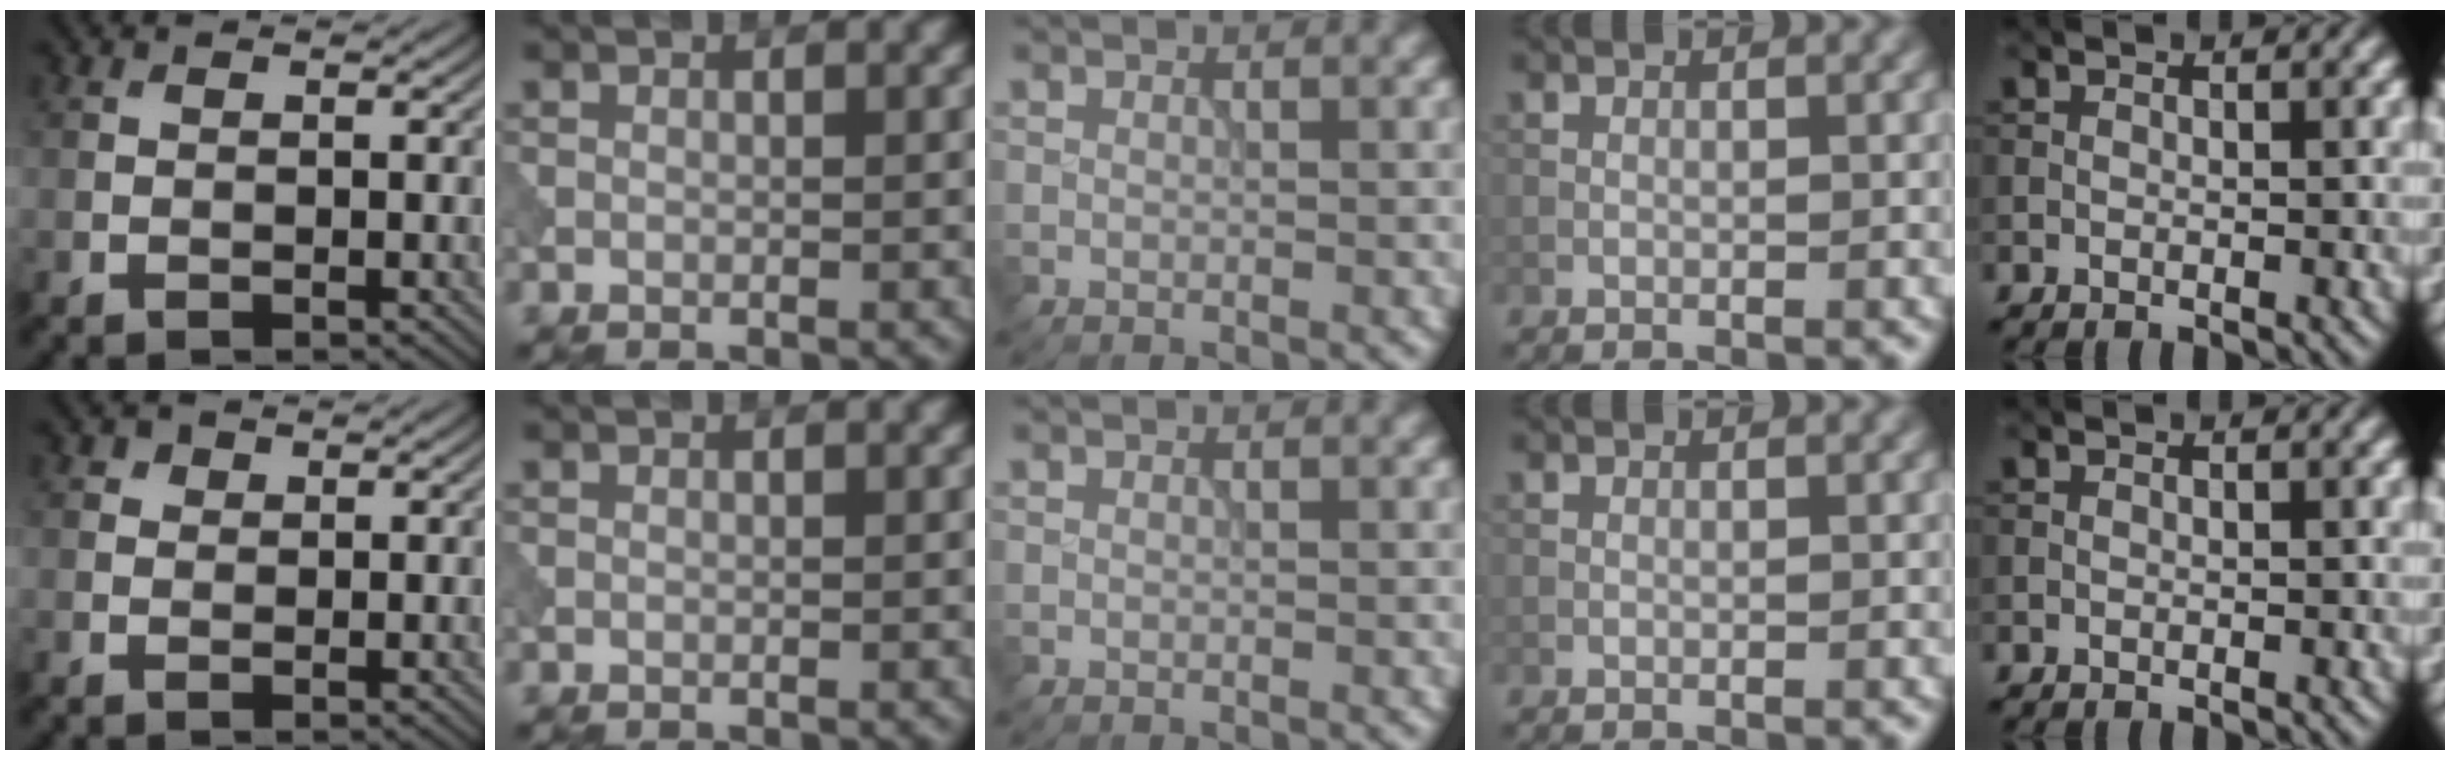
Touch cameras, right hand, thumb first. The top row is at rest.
{"thumb": {"total": 1.1, "force": [0.6, 0.9, 0.3], "torque": [-0.001, 0.000, 0.008]}}